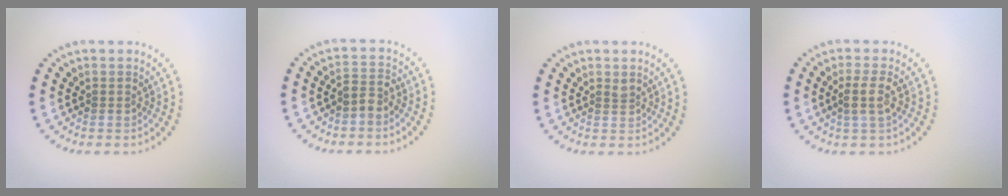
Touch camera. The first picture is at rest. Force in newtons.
{"total": 1.7, "press": 1.3, "slide": 1.0}
{"total": 0.6, "press": 0.4, "slide": 0.4}
{"total": 2.0, "press": 1.7, "slide": 1.2}